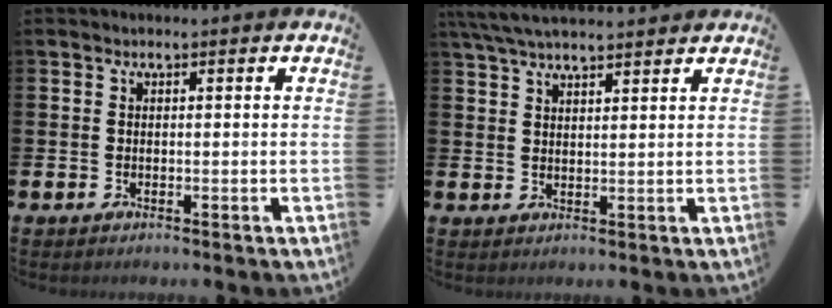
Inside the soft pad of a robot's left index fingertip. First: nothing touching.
{"total": 5.1, "force": [4.7, 0.7, 1.9], "torque": [-0.046, -0.012, 0.087]}